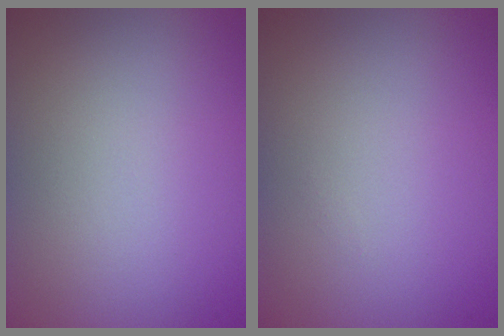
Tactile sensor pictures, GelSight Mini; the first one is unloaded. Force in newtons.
{"total": 0.0}